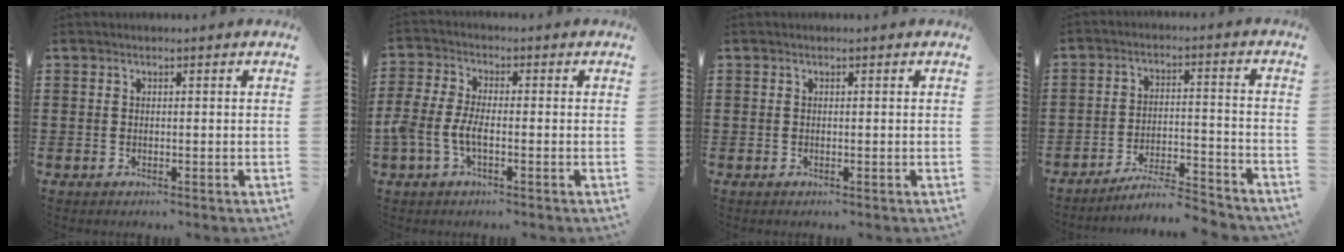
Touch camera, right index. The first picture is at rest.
{"total": 4.6, "force": [-1.8, 1.9, 3.8], "torque": [-0.100, -0.005, -0.041]}
{"total": 0.0}
{"total": 6.4, "force": [-5.9, 0.3, 2.4], "torque": [-0.044, -0.002, -0.113]}